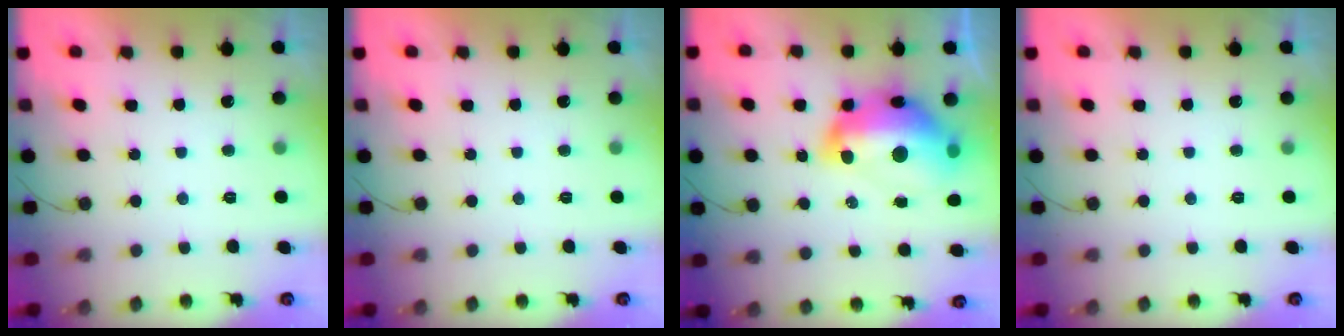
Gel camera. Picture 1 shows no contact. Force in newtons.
{"total": 0.0}
{"total": 20.2, "press": 20.1, "slide": 2.3}
{"total": 0.0}